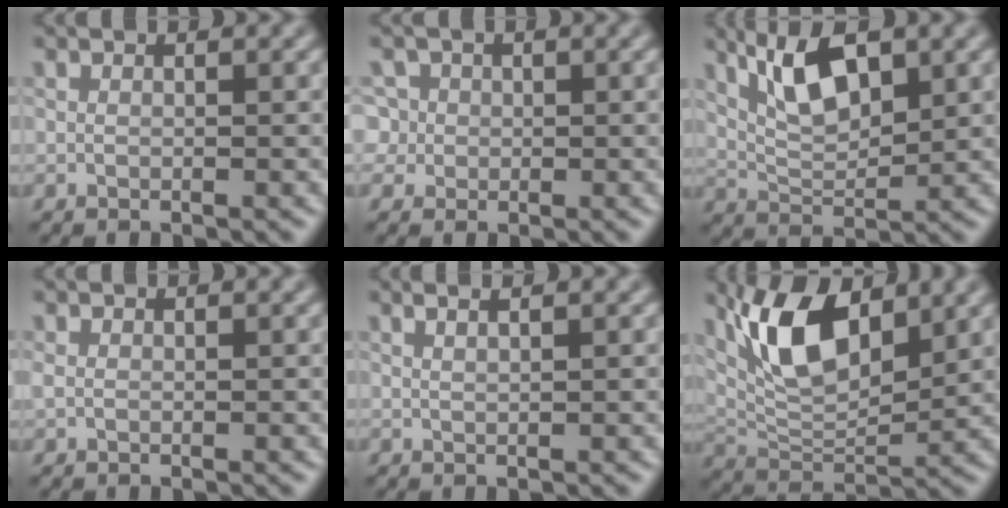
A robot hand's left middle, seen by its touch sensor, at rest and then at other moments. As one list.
[{"total": 2.7, "force": [0.9, 2.5, 0.4], "torque": [-0.014, 0.009, 0.024]}, {"total": 5.2, "force": [2.2, 2.0, 4.3], "torque": [-0.085, 0.006, 0.051]}, {"total": 0.0}, {"total": 2.0, "force": [1.2, 0.9, 1.3], "torque": [0.002, 0.015, -0.003]}, {"total": 8.0, "force": [3.7, 3.7, 6.1], "torque": [-0.117, 0.006, 0.074]}]